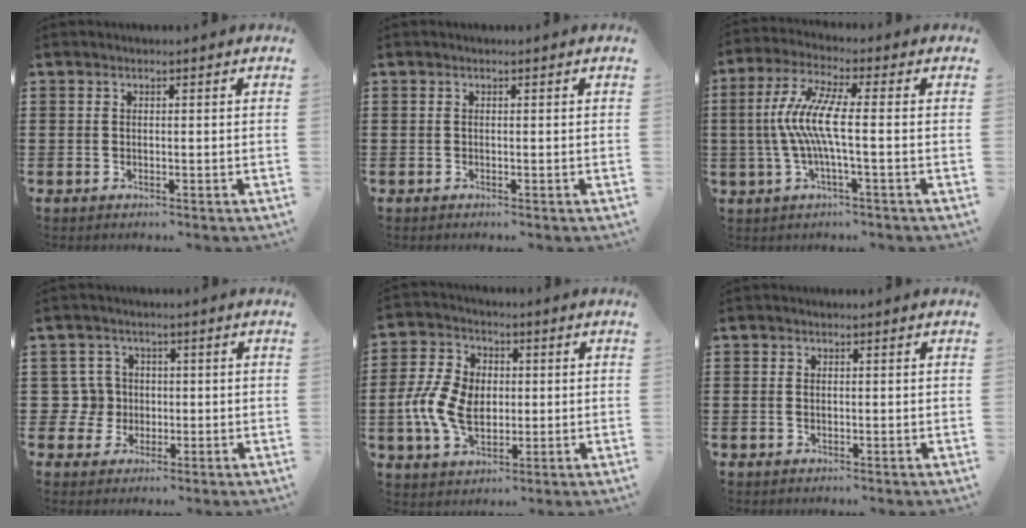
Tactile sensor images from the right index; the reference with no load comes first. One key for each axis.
{"total": 0.0}
{"total": 8.9, "fx": -0.9, "fy": 0.9, "fz": 8.8, "tx": -0.198, "ty": -0.018, "tz": -0.030}
{"total": 4.8, "fx": -0.2, "fy": 4.6, "fz": 1.3, "tx": -0.051, "ty": 0.012, "tz": -0.005}
{"total": 9.1, "fx": -1.0, "fy": 6.2, "fz": 6.6, "tx": -0.158, "ty": 0.009, "tz": -0.022}
{"total": 0.6, "fx": 0.1, "fy": 0.4, "fz": 0.5, "tx": -0.011, "ty": 0.001, "tz": 0.001}